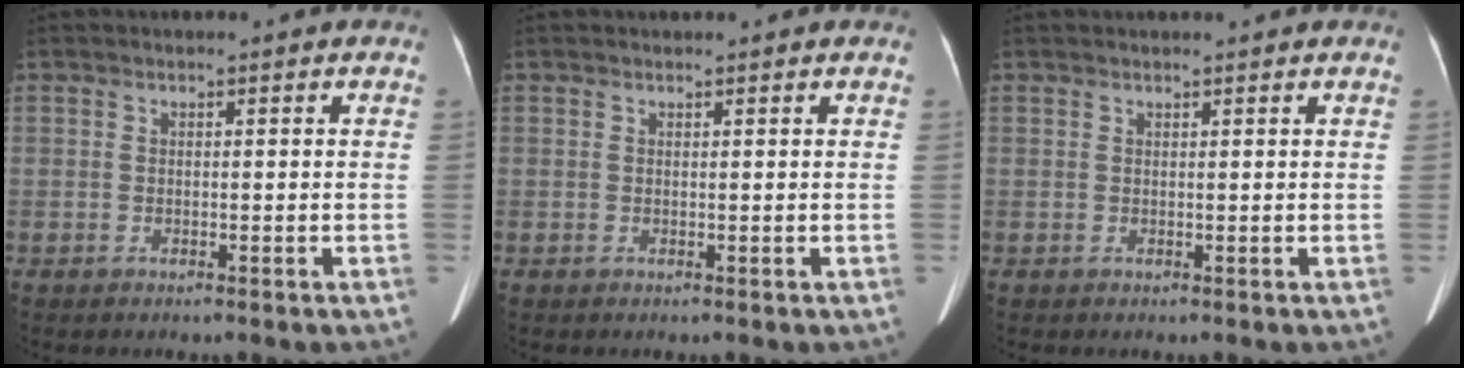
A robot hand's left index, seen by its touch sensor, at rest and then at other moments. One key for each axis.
{"total": 0.9, "fx": 0.9, "fy": 0.1, "fz": 0.2, "tx": -0.002, "ty": 0.012, "tz": 0.013}
{"total": 1.8, "fx": 1.7, "fy": -0.1, "fz": 0.5, "tx": -0.007, "ty": 0.019, "tz": 0.024}